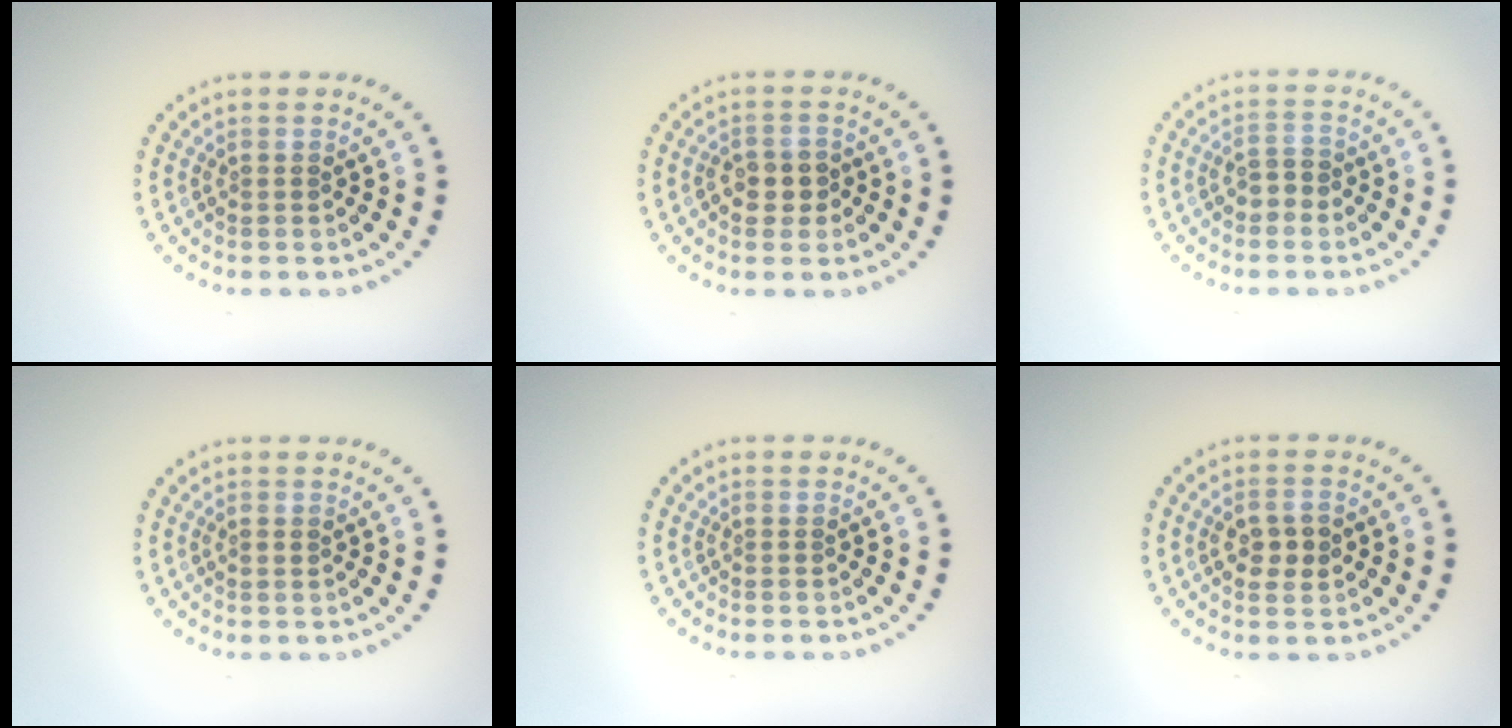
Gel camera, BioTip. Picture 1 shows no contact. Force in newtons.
{"total": 2.5, "press": 2.4, "slide": 0.6}
{"total": 1.9, "press": 1.8, "slide": 0.5}
{"total": 0.8, "press": 0.8, "slide": 0.1}
{"total": 0.0}
{"total": 2.6, "press": 2.6, "slide": 0.2}